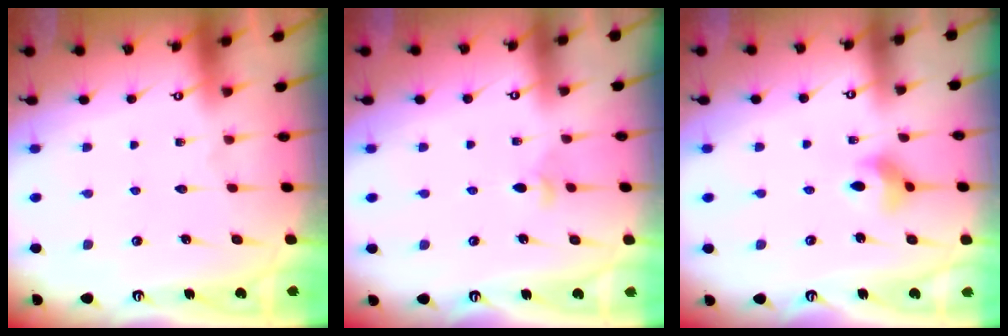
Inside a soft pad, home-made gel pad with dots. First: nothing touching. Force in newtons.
{"total": 3.6, "press": 3.5, "slide": 0.8}
{"total": 5.1, "press": 5.1, "slide": 0.7}